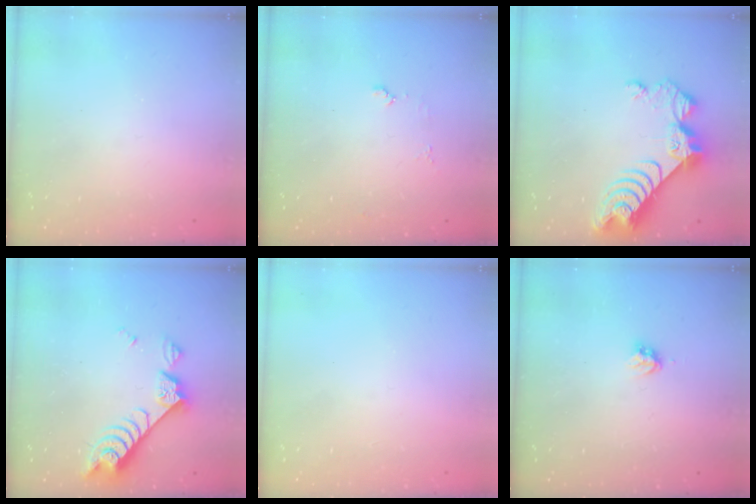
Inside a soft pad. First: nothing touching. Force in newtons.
{"total": 4.2, "press": 4.2, "slide": 0.5}
{"total": 11.1, "press": 11.0, "slide": 1.0}
{"total": 8.3, "press": 8.2, "slide": 1.3}
{"total": 0.0}
{"total": 3.2, "press": 3.1, "slide": 0.5}